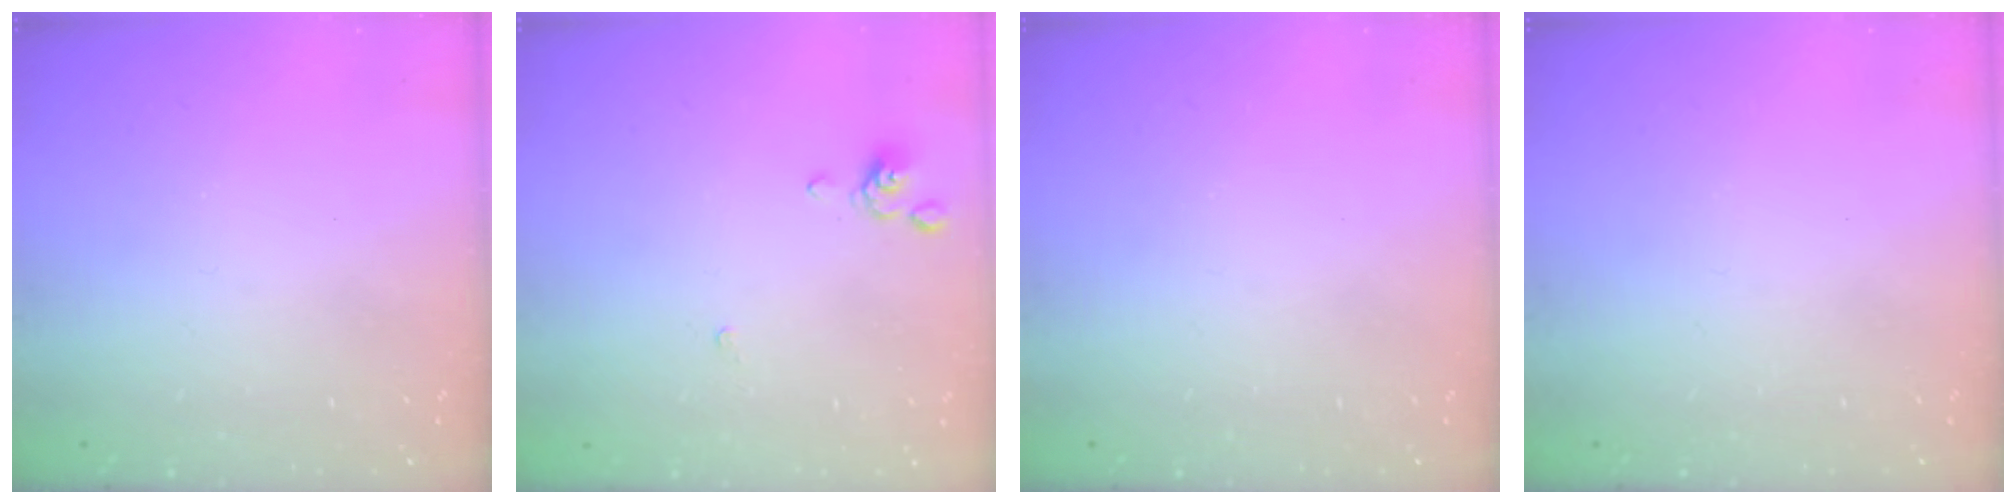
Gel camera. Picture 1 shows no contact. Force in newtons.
{"total": 0.0}
{"total": 0.0}
{"total": 0.0}